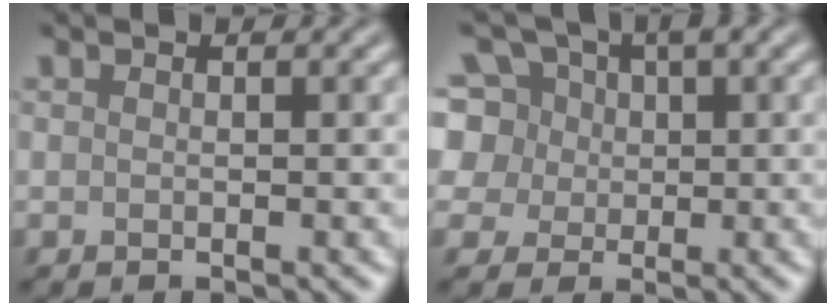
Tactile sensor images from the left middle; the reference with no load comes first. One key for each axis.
{"total": 6.7, "fx": 1.9, "fy": 5.6, "fz": 3.0, "tx": -0.057, "ty": 0.032, "tz": 0.022}